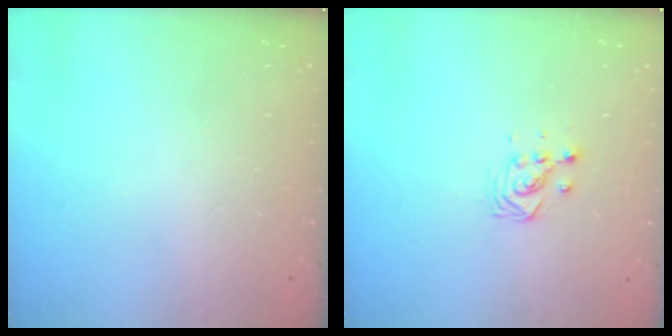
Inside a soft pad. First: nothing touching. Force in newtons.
{"total": 3.2, "press": 3.2, "slide": 0.5}